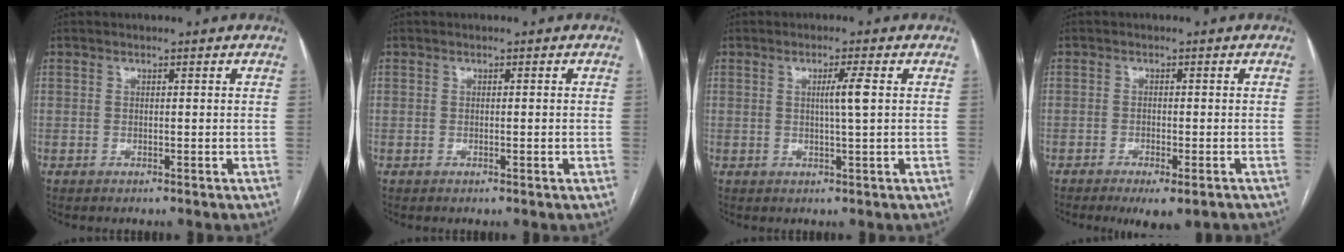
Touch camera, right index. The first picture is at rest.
{"total": 0.8, "force": [-0.3, 0.0, 0.7], "torque": [-0.013, 0.000, -0.002]}
{"total": 3.1, "force": [0.5, -0.6, 3.0], "torque": [-0.057, -0.003, 0.009]}
{"total": 5.7, "force": [-4.1, 1.5, 3.7], "torque": [-0.043, -0.009, -0.055]}